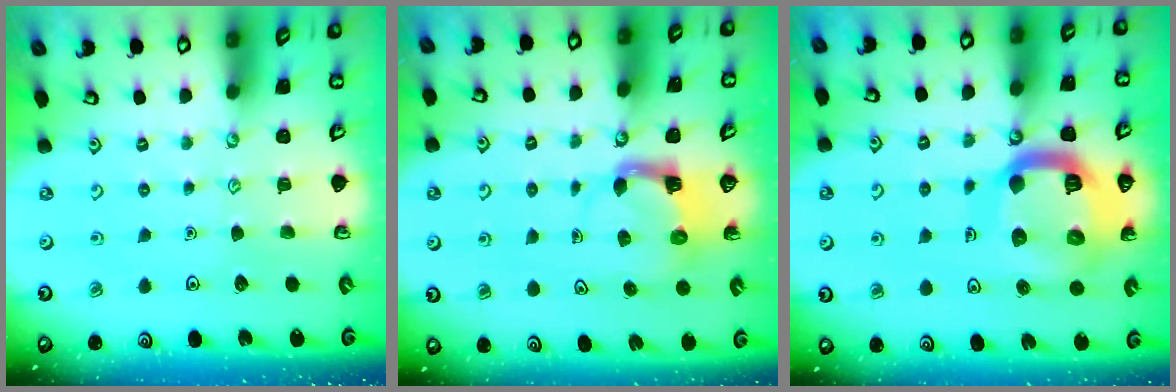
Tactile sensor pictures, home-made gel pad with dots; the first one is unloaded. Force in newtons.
{"total": 3.9, "press": 3.8, "slide": 0.7}
{"total": 19.8, "press": 19.7, "slide": 2.1}